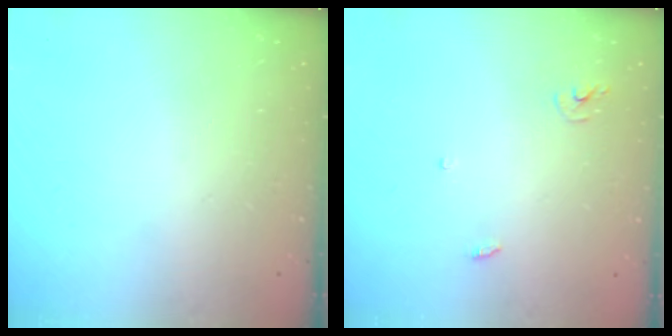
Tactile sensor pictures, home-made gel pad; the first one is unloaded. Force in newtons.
{"total": 2.9, "press": 2.9, "slide": 0.2}